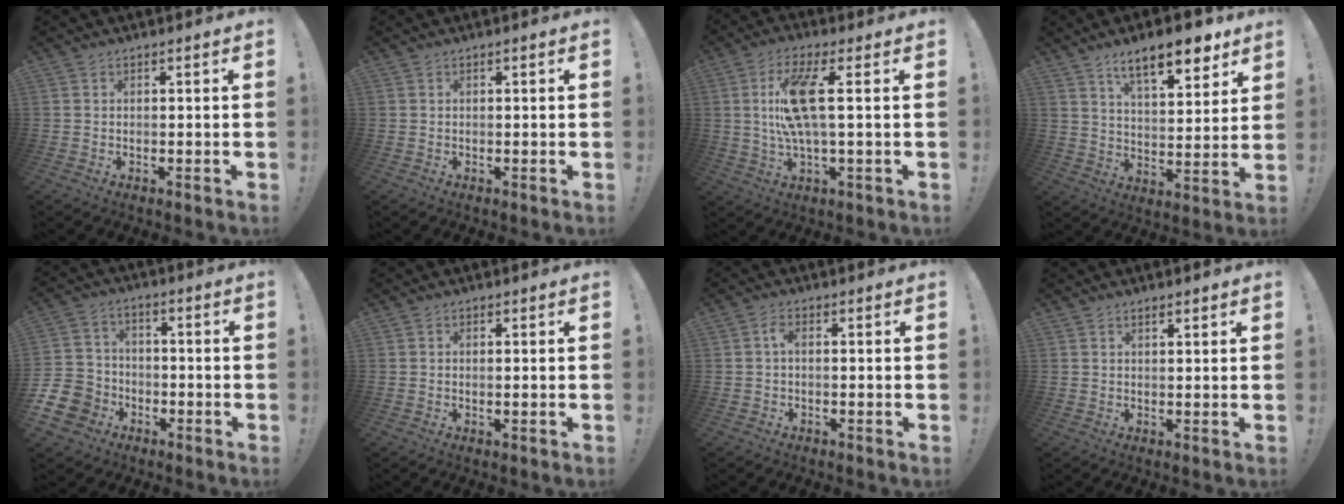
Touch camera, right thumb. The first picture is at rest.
{"total": 0.0}
{"total": 12.7, "force": [2.1, 3.0, 12.1], "torque": [-0.217, -0.006, 0.029]}
{"total": 13.9, "force": [9.2, 4.4, 9.5], "torque": [-0.137, -0.051, 0.149]}
{"total": 11.7, "force": [-5.5, 9.5, 3.9], "torque": [-0.074, 0.041, -0.096]}
{"total": 0.5, "force": [0.3, 0.1, 0.5], "torque": [0.006, -0.005, 0.002]}
{"total": 2.4, "force": [0.0, 0.8, 2.2], "torque": [-0.044, 0.005, -0.001]}
{"total": 1.5, "force": [1.2, 0.4, 0.9], "torque": [-0.013, -0.004, 0.020]}